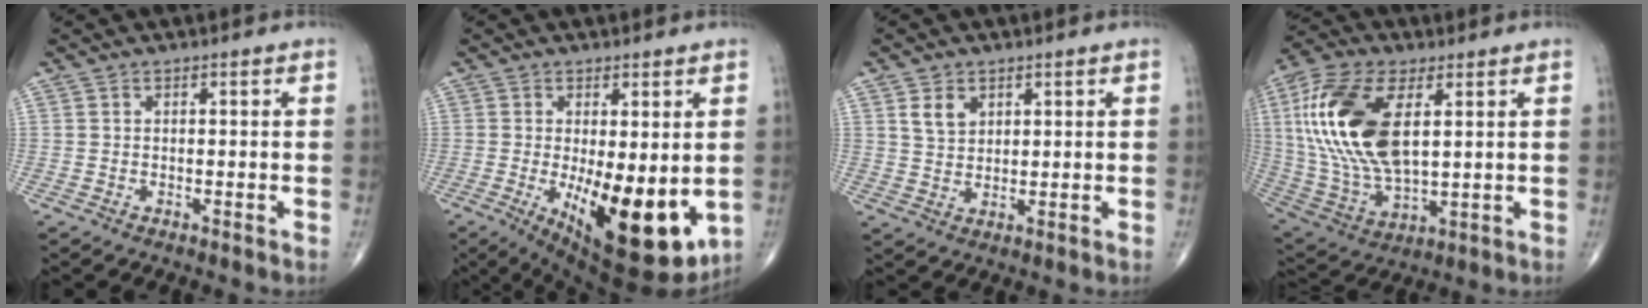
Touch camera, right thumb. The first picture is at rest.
{"total": 16.5, "force": [-2.8, 6.5, 15.0], "torque": [-0.209, -0.035, -0.019]}
{"total": 4.3, "force": [2.1, 2.9, 2.3], "torque": [-0.029, -0.014, 0.044]}
{"total": 21.7, "force": [5.0, 10.9, 18.1], "torque": [-0.379, -0.016, 0.093]}